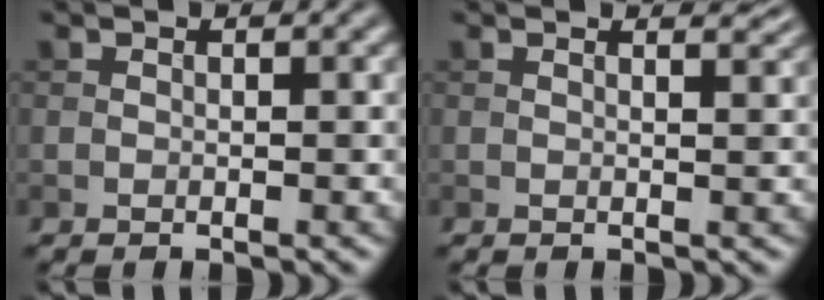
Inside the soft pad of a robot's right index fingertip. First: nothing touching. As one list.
[{"total": 2.9, "force": [2.0, 1.2, 1.7], "torque": [-0.002, 0.009, 0.000]}]